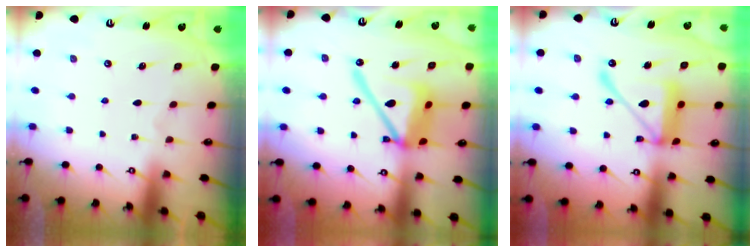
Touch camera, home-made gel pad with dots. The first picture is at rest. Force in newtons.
{"total": 16.5, "press": 16.4, "slide": 2.0}
{"total": 15.2, "press": 15.1, "slide": 1.5}